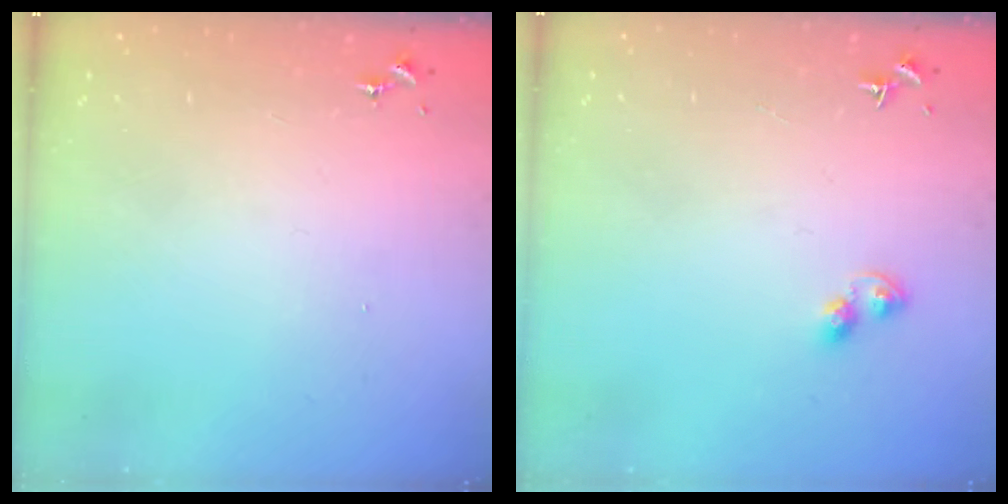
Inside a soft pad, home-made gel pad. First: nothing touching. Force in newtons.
{"total": 3.7, "press": 3.7, "slide": 0.4}